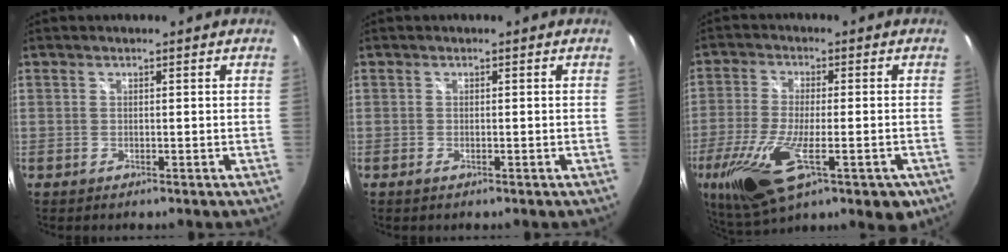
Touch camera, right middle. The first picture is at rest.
{"total": 0.7, "force": [-0.4, 0.4, 0.4], "torque": [-0.007, -0.003, -0.007]}
{"total": 21.0, "force": [-8.8, 8.2, 17.2], "torque": [-0.353, -0.075, -0.140]}